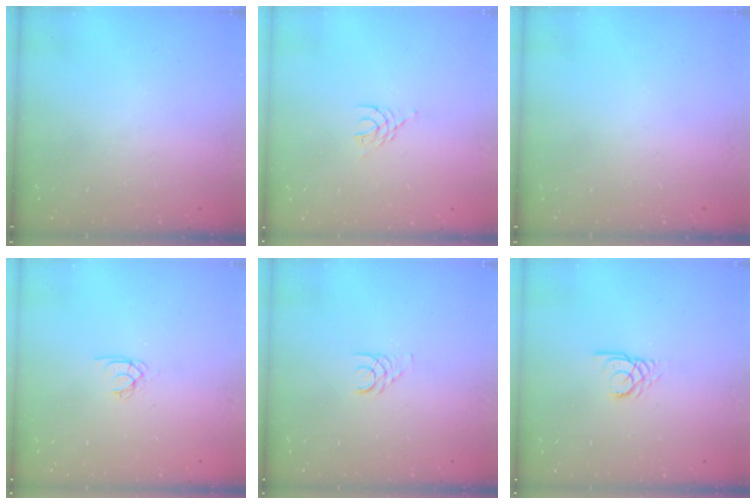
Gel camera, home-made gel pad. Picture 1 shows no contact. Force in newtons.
{"total": 3.2, "press": 3.1, "slide": 0.4}
{"total": 0.0}
{"total": 1.9, "press": 1.9, "slide": 0.2}
{"total": 1.7, "press": 1.7, "slide": 0.2}
{"total": 2.7, "press": 2.7, "slide": 0.2}